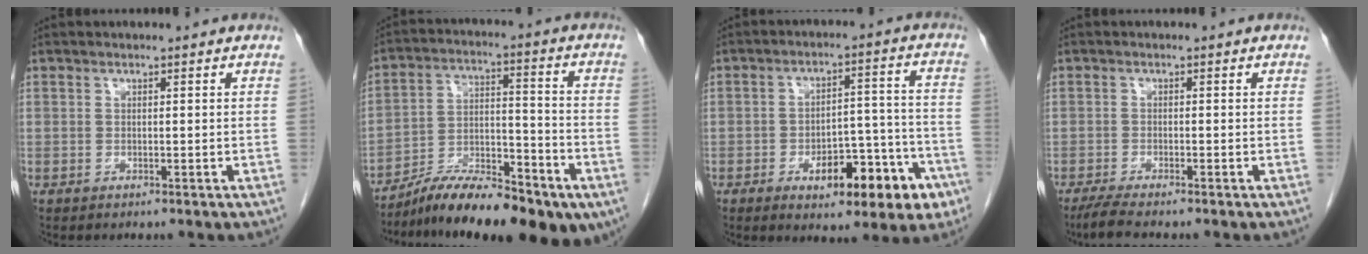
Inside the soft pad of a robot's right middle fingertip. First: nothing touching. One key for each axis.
{"total": 16.9, "fx": -12.4, "fy": 3.9, "fz": 10.8, "tx": -0.153, "ty": 0.014, "tz": -0.205}
{"total": 13.0, "fx": -6.3, "fy": 4.9, "fz": 10.2, "tx": -0.124, "ty": 0.028, "tz": -0.081}
{"total": 3.8, "fx": -3.2, "fy": 0.1, "fz": 2.1, "tx": -0.043, "ty": -0.010, "tz": -0.056}